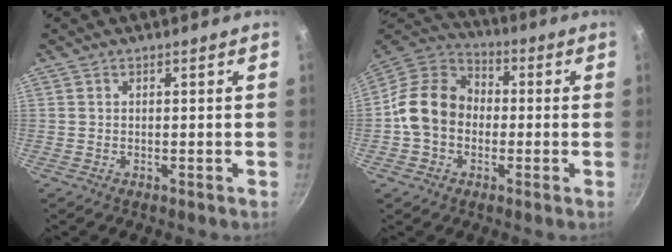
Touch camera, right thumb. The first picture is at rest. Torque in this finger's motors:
{"motor_torque": [1.02, 2.30, 0.73, -0.91, 0.40]}